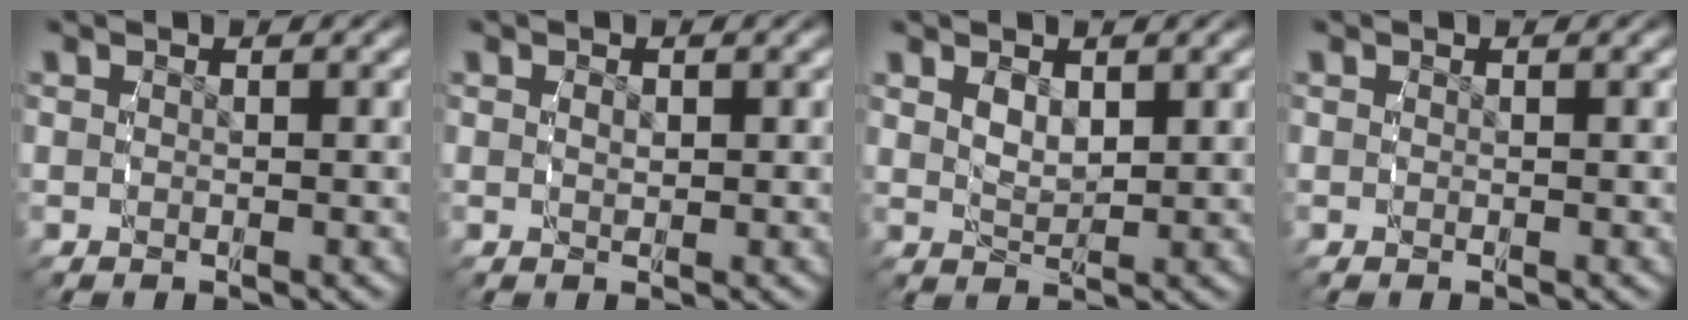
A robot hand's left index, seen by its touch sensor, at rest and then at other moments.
{"total": 0.5, "force": [0.2, 0.2, 0.5], "torque": [-0.012, -0.009, 0.009]}
{"total": 1.9, "force": [0.8, 0.8, 1.5], "torque": [-0.026, -0.013, 0.025]}
{"total": 0.0}